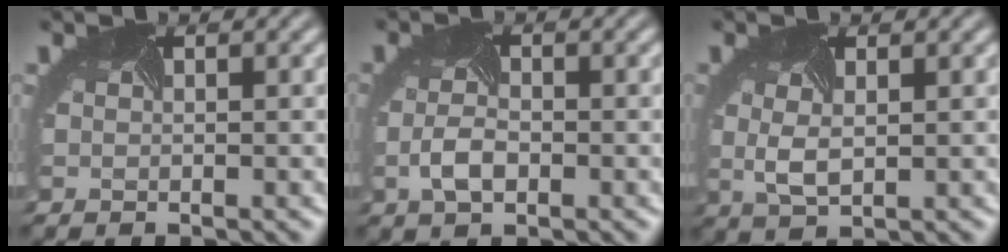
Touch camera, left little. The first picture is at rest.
{"total": 2.4, "force": [-1.0, 1.3, 1.8], "torque": [-0.045, -0.006, -0.016]}
{"total": 2.2, "force": [0.2, 1.1, 1.9], "torque": [-0.050, -0.004, 0.007]}